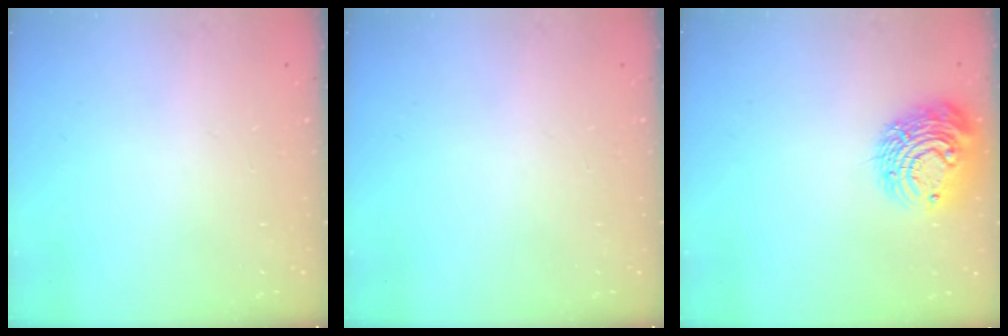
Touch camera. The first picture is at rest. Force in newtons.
{"total": 0.0}
{"total": 11.9, "press": 11.8, "slide": 1.1}